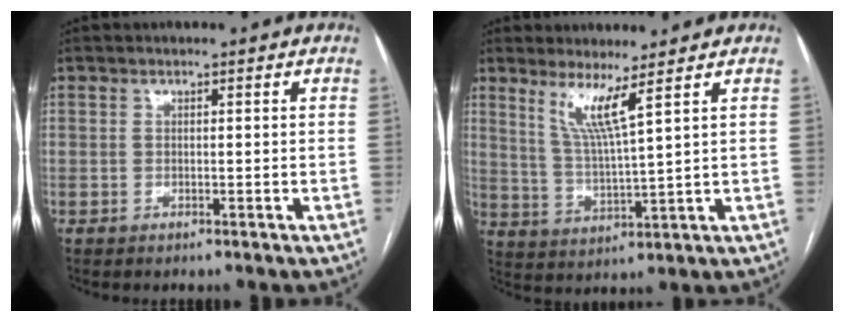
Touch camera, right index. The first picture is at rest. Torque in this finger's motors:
{"motor_torque": [0.63, 0.57, 0.22, 0.12]}